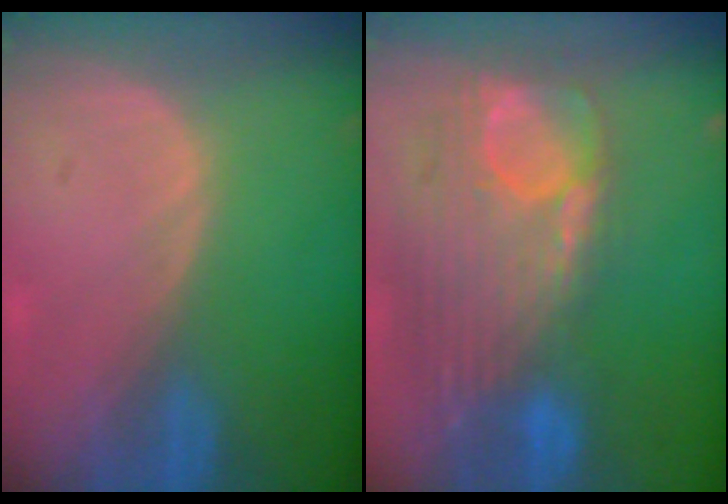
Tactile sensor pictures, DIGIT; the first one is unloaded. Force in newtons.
{"total": 12.7, "press": 10.7, "slide": 6.8}